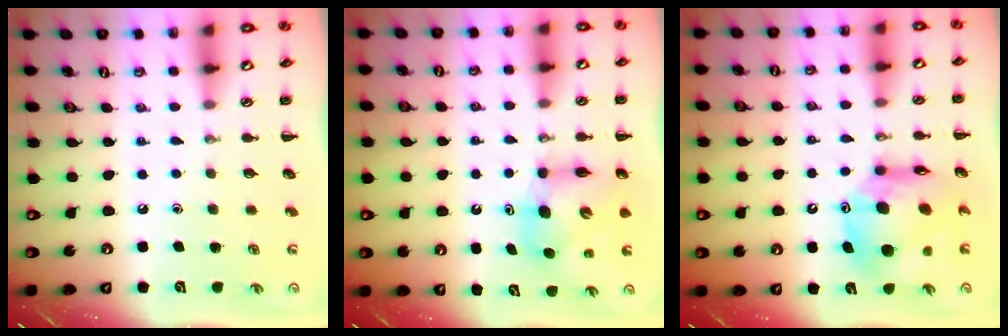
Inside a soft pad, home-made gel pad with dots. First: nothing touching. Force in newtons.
{"total": 7.1, "press": 7.1, "slide": 0.8}
{"total": 13.1, "press": 12.4, "slide": 4.1}